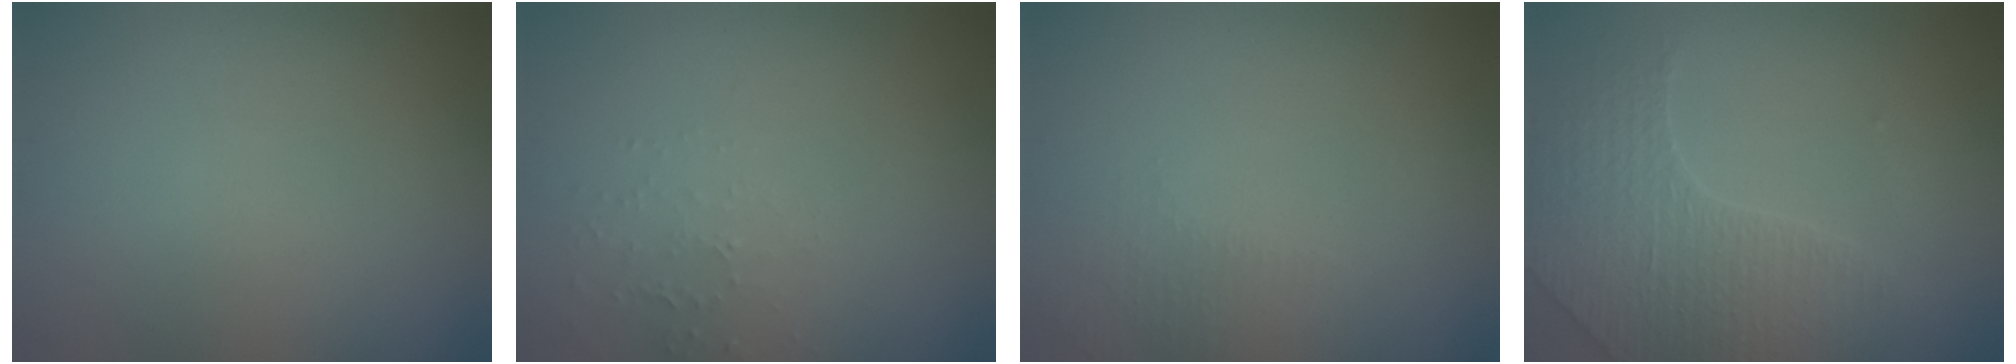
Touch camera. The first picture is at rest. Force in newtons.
{"total": 1.3, "press": 1.3, "slide": 0.4}
{"total": 1.4, "press": 1.3, "slide": 0.4}
{"total": 3.6, "press": 3.4, "slide": 1.0}